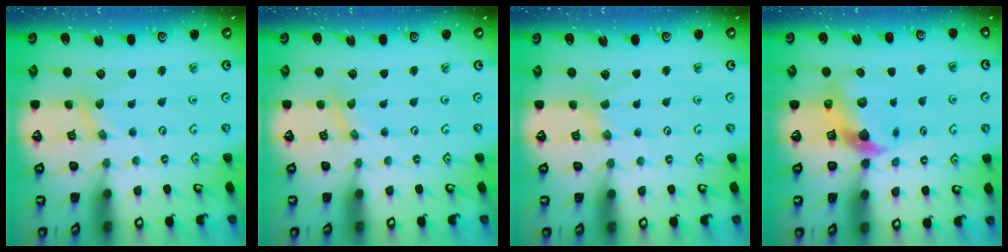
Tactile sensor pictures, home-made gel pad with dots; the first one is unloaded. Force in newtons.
{"total": 0.0}
{"total": 1.8, "press": 1.8, "slide": 0.4}
{"total": 8.3, "press": 8.2, "slide": 1.3}